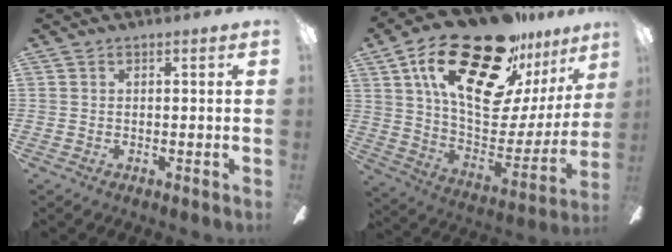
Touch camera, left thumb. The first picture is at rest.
{"total": 28.2, "force": [18.1, 11.6, 18.3], "torque": [-0.312, -0.112, 0.313]}